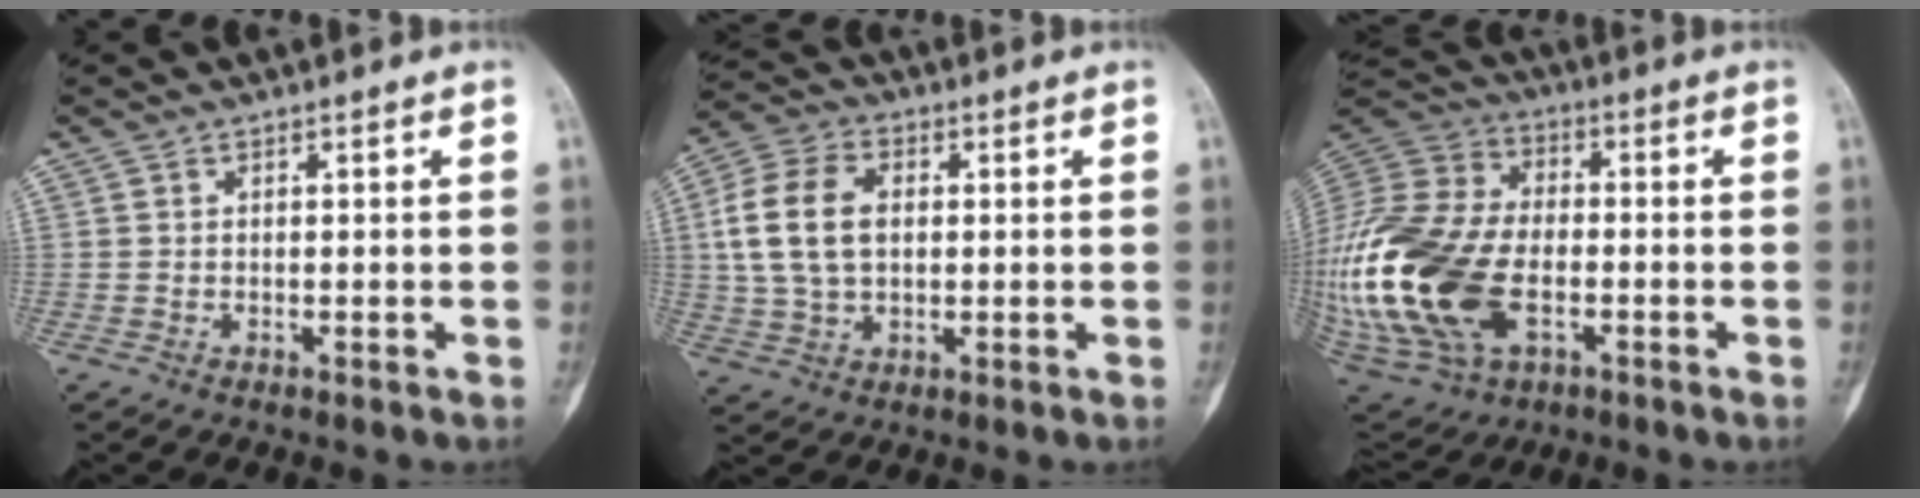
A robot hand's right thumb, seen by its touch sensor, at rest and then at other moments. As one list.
[{"total": 12.1, "force": [1.5, 8.0, 9.0], "torque": [-0.172, 0.010, 0.028]}, {"total": 32.5, "force": [-6.6, 20.3, 24.5], "torque": [-0.624, -0.015, -0.114]}]